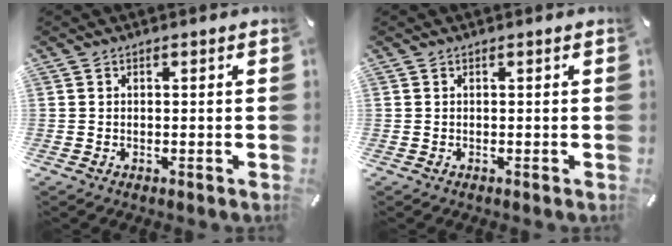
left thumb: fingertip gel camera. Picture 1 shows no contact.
{"total": 0.0}